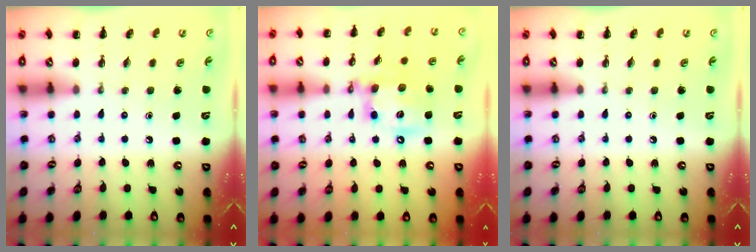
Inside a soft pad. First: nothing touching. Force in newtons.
{"total": 15.4, "press": 15.1, "slide": 2.8}
{"total": 0.0}